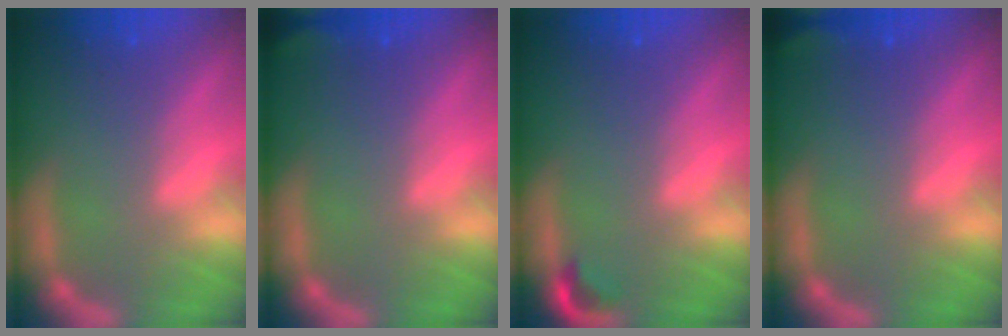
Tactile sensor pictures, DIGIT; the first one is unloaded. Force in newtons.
{"total": 2.4}
{"total": 1.4}
{"total": 2.4}